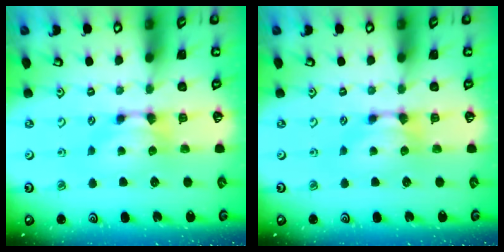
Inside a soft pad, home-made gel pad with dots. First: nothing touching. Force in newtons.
{"total": 0.0}